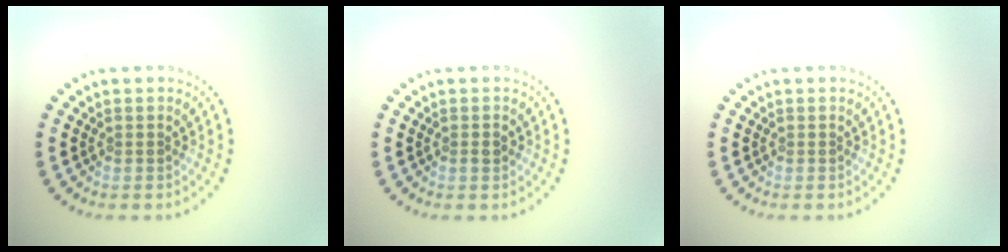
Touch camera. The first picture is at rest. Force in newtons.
{"total": 0.7, "press": 0.7, "slide": 0.1}
{"total": 0.0}